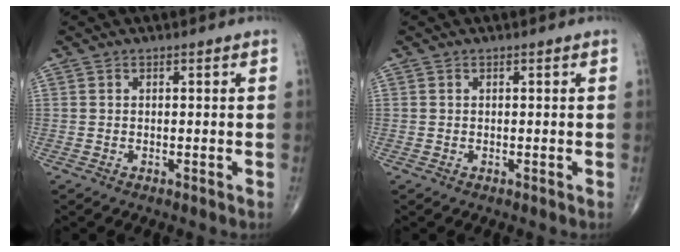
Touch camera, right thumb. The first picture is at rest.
{"total": 0.0}